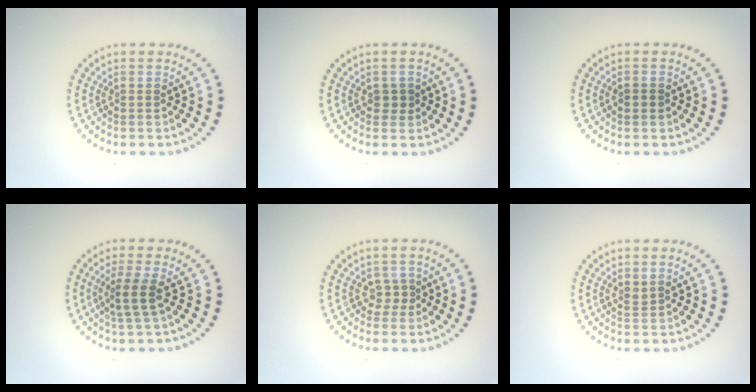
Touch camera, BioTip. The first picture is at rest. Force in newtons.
{"total": 1.2, "press": 1.1, "slide": 0.3}
{"total": 1.3, "press": 1.3, "slide": 0.2}
{"total": 2.2, "press": 1.8, "slide": 1.4}
{"total": 1.3, "press": 0.9, "slide": 0.9}
{"total": 0.7, "press": 0.6, "slide": 0.3}